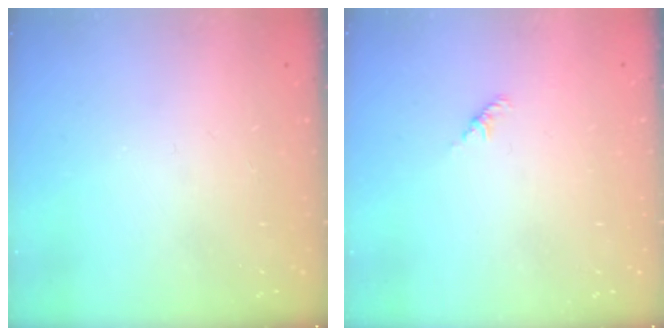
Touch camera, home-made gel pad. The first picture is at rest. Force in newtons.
{"total": 1.8, "press": 1.7, "slide": 0.6}